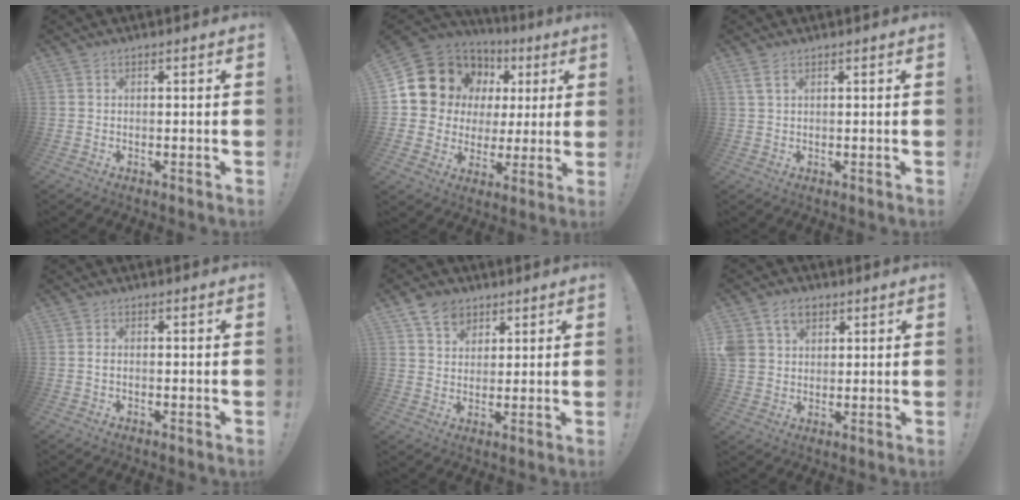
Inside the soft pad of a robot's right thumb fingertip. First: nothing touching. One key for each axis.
{"total": 12.6, "fx": 6.9, "fy": 9.8, "fz": 3.8, "tx": -0.055, "ty": -0.053, "tz": 0.145}
{"total": 2.6, "fx": 1.3, "fy": 1.1, "fz": 2.0, "tx": -0.043, "ty": 0.003, "tz": 0.026}
{"total": 1.0, "fx": -0.5, "fy": 0.4, "fz": 0.8, "tx": -0.018, "ty": 0.004, "tz": -0.008}
{"total": 7.9, "fx": 4.7, "fy": 5.9, "fz": 2.4, "tx": -0.033, "ty": -0.023, "tz": 0.090}
{"total": 8.9, "fx": 4.4, "fy": 6.7, "fz": 4.1, "tx": -0.067, "ty": -0.008, "tz": 0.089}